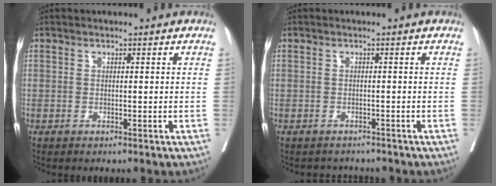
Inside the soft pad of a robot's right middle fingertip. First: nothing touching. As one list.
[{"total": 2.7, "force": [-2.4, 1.0, -0.3], "torque": [0.007, 0.001, -0.037]}]